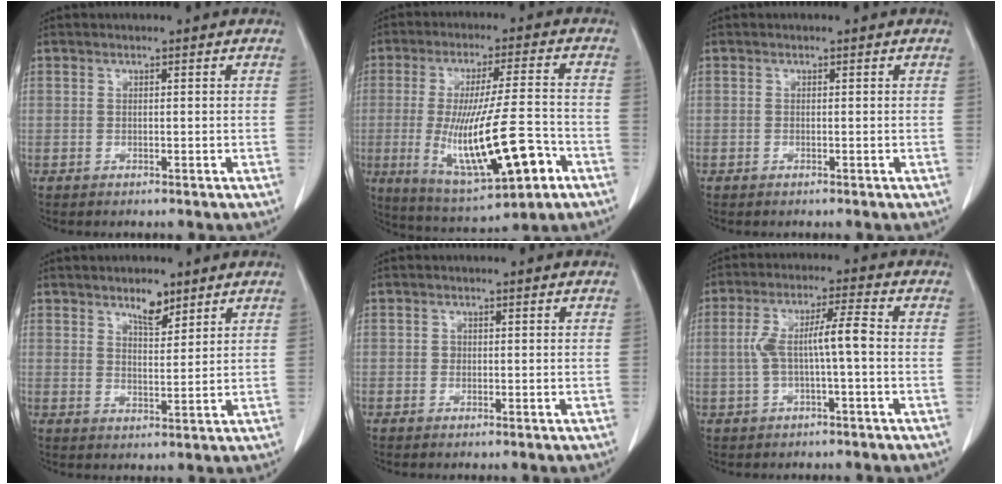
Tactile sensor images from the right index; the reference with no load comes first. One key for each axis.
{"total": 17.3, "fx": -5.1, "fy": 2.9, "fz": 16.2, "tx": -0.300, "ty": -0.018, "tz": -0.068}
{"total": 0.0}
{"total": 4.2, "fx": 3.2, "fy": 1.5, "fz": 2.4, "tx": -0.043, "ty": -0.003, "tz": 0.055}
{"total": 0.6, "fx": 0.0, "fy": 0.6, "fz": 0.2, "tx": 0.002, "ty": 0.003, "tz": 0.000}
{"total": 6.9, "fx": -0.5, "fy": 0.8, "fz": 6.8, "tx": -0.138, "ty": 0.026, "tz": -0.008}